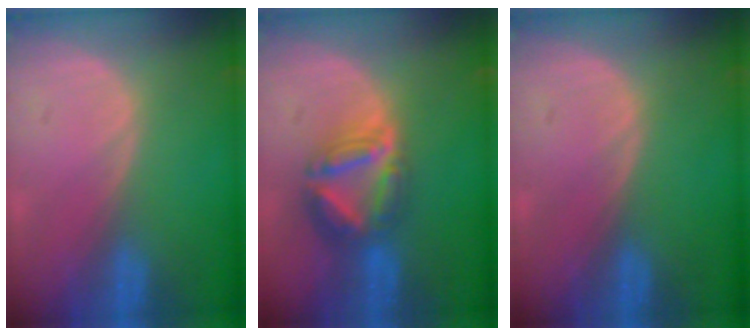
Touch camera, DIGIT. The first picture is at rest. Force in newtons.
{"total": 7.7, "press": 6.7, "slide": 3.7}
{"total": 0.0}